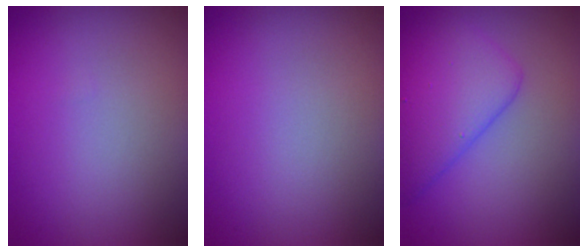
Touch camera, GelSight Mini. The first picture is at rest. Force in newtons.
{"total": 0.0}
{"total": 5.6, "press": 5.6, "slide": 0.2}